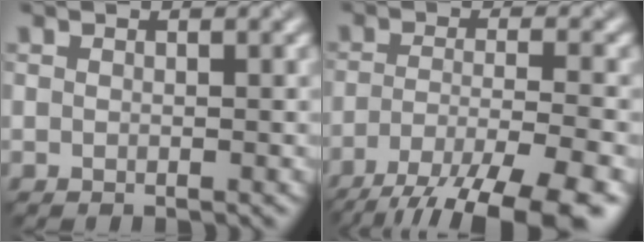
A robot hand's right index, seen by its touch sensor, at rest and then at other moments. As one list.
[{"total": 12.1, "force": [-9.1, 3.3, 7.2], "torque": [-0.126, -0.029, -0.132]}]